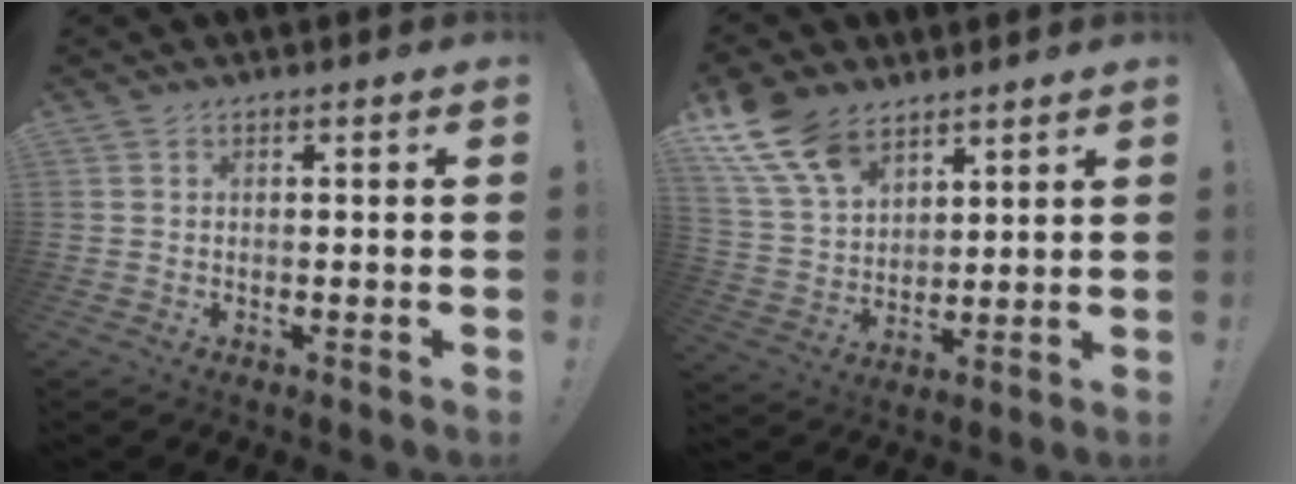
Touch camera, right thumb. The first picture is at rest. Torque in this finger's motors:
{"motor_torque": [-0.03, 1.17, 0.23, 0.23, 0.05]}